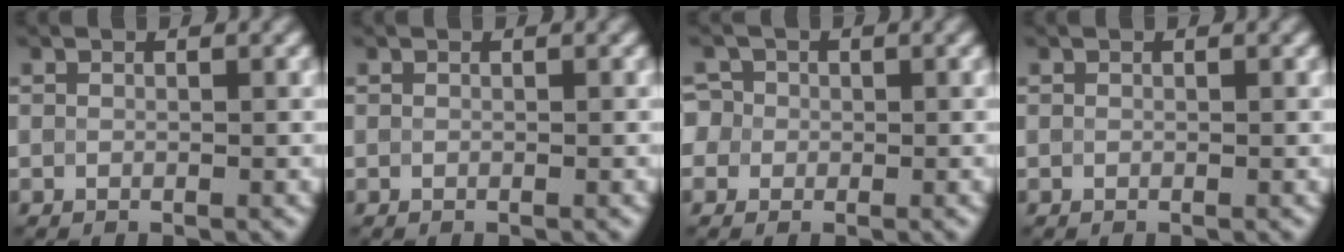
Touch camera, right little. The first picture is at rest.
{"total": 0.0}
{"total": 3.3, "force": [0.5, 3.1, 1.1], "torque": [-0.007, 0.031, -0.020]}
{"total": 0.0}